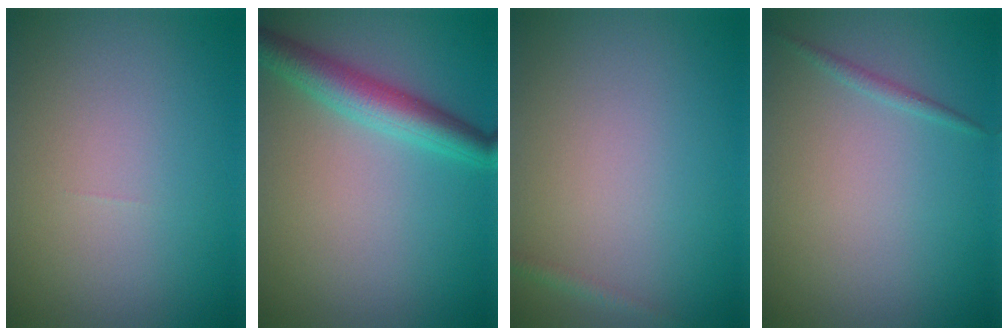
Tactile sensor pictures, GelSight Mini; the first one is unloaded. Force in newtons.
{"total": 4.2, "press": 4.2, "slide": 0.1}
{"total": 0.8, "press": 0.8, "slide": 0.0}
{"total": 0.7, "press": 0.7, "slide": 0.0}